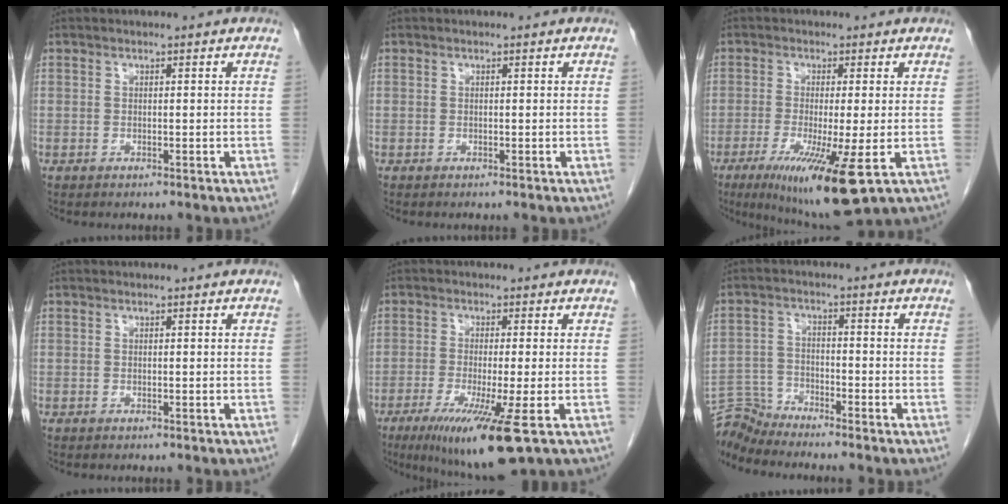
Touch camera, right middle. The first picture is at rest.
{"total": 0.0}
{"total": 11.9, "force": [-5.1, 0.7, 10.7], "torque": [-0.176, -0.039, -0.078]}
{"total": 0.0}
{"total": 11.3, "force": [-5.7, 0.0, 9.8], "torque": [-0.166, -0.038, -0.092]}
{"total": 6.2, "force": [-6.1, -0.7, -0.5], "torque": [0.002, 0.000, -0.116]}